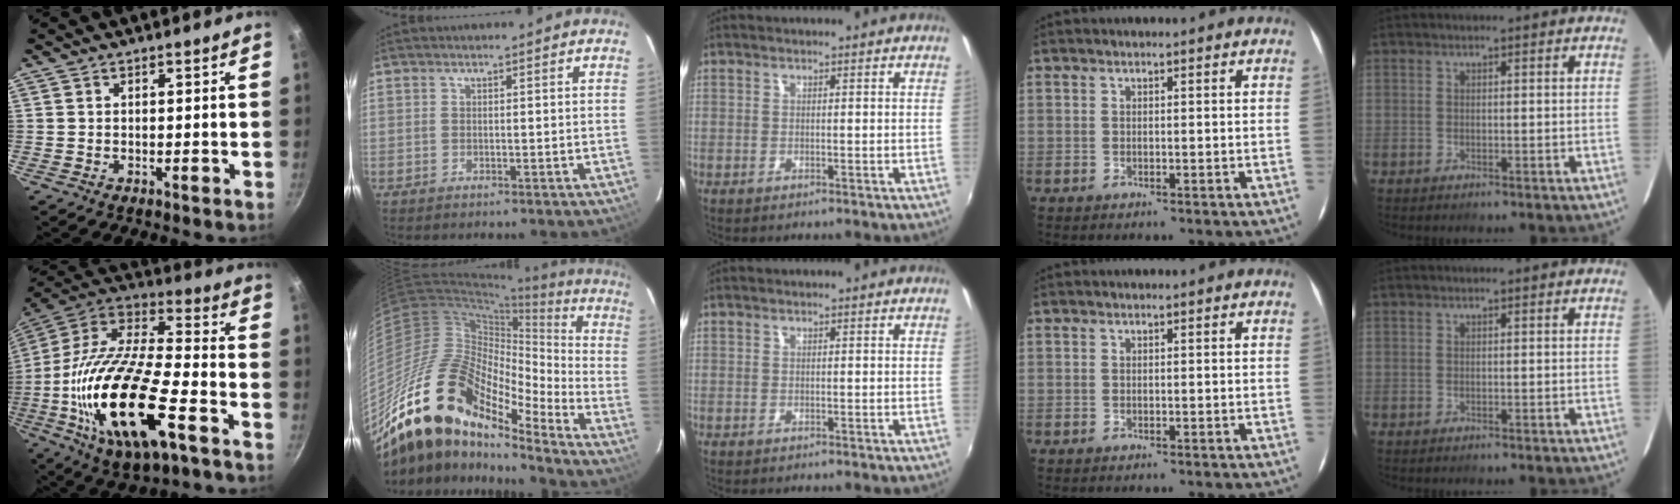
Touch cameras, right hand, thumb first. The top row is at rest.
{"thumb": {"total": 28.7, "force": [-9.7, 11.1, 24.6], "torque": [-0.456, 0.021, -0.185]}, "index": {"total": 23.5, "force": [-16.7, 9.8, 13.4], "torque": [-0.224, -0.025, -0.313]}}